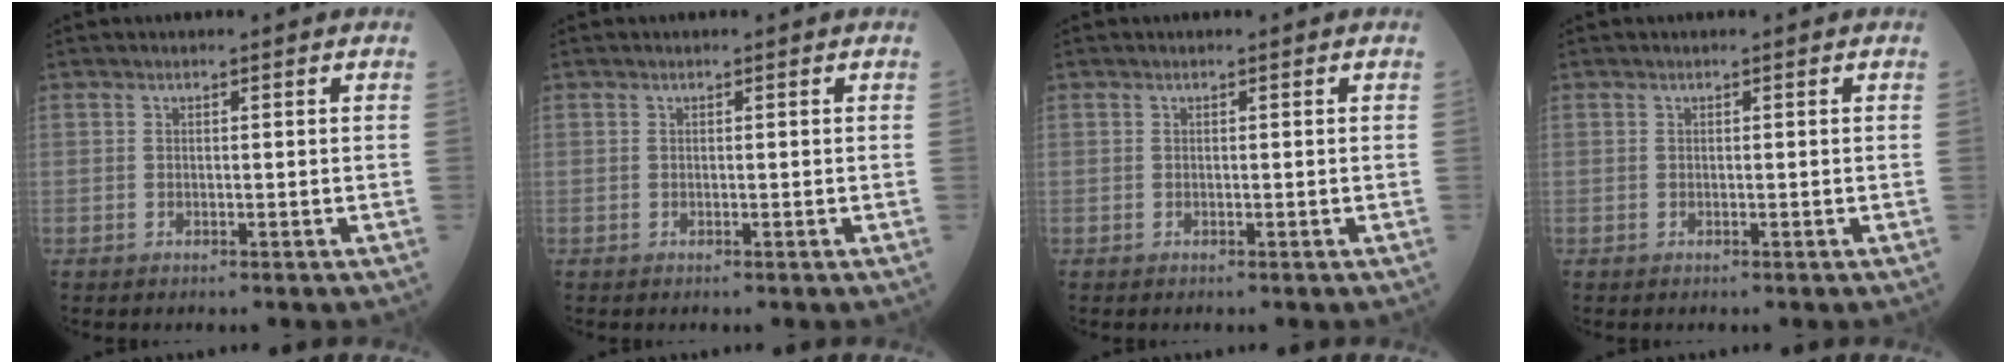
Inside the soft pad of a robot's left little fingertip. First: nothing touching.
{"total": 0.0}
{"total": 0.0}
{"total": 0.0}